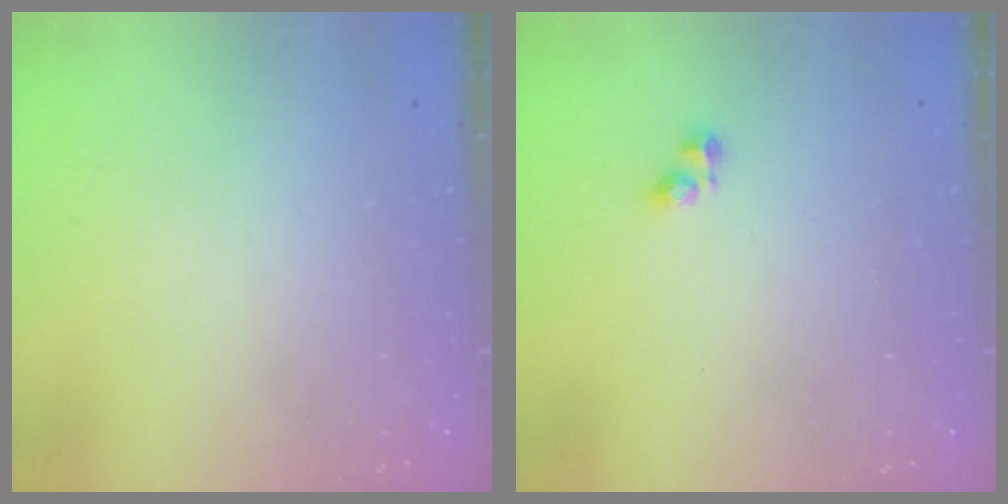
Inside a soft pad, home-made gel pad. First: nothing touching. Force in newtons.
{"total": 2.8, "press": 2.8, "slide": 0.3}